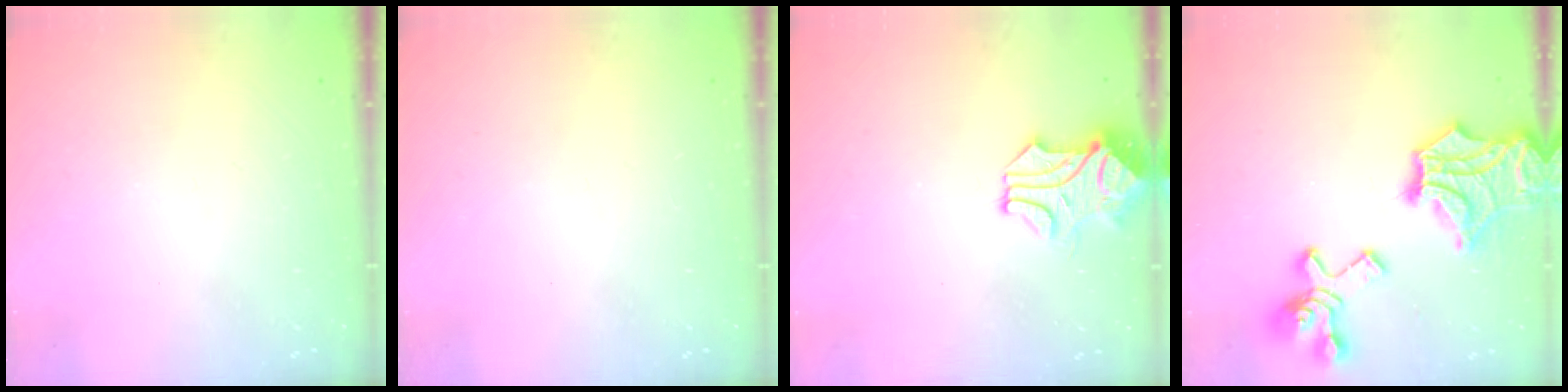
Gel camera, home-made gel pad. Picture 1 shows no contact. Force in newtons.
{"total": 0.0}
{"total": 1.0, "press": 0.5, "slide": 0.8}
{"total": 21.3, "press": 20.8, "slide": 4.6}